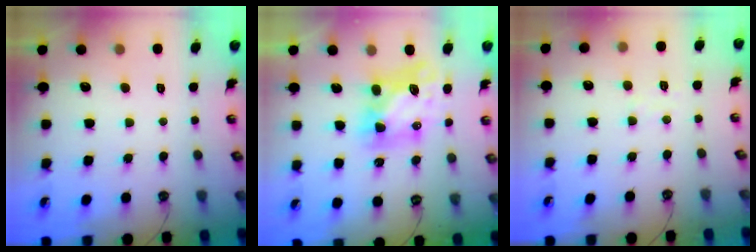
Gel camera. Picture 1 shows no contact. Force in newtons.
{"total": 8.9, "press": 8.9, "slide": 0.7}
{"total": 4.9, "press": 4.9, "slide": 0.6}